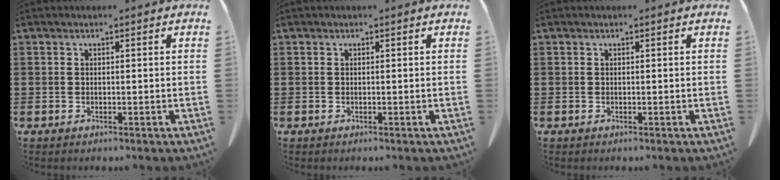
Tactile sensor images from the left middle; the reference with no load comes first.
{"total": 0.0}
{"total": 0.0}